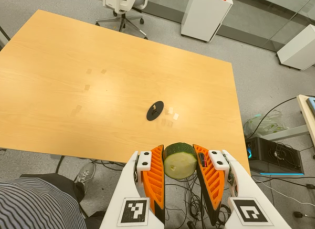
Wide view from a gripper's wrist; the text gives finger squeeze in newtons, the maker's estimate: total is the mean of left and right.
{"total": 12.2, "left": 11.6, "right": 12.8}